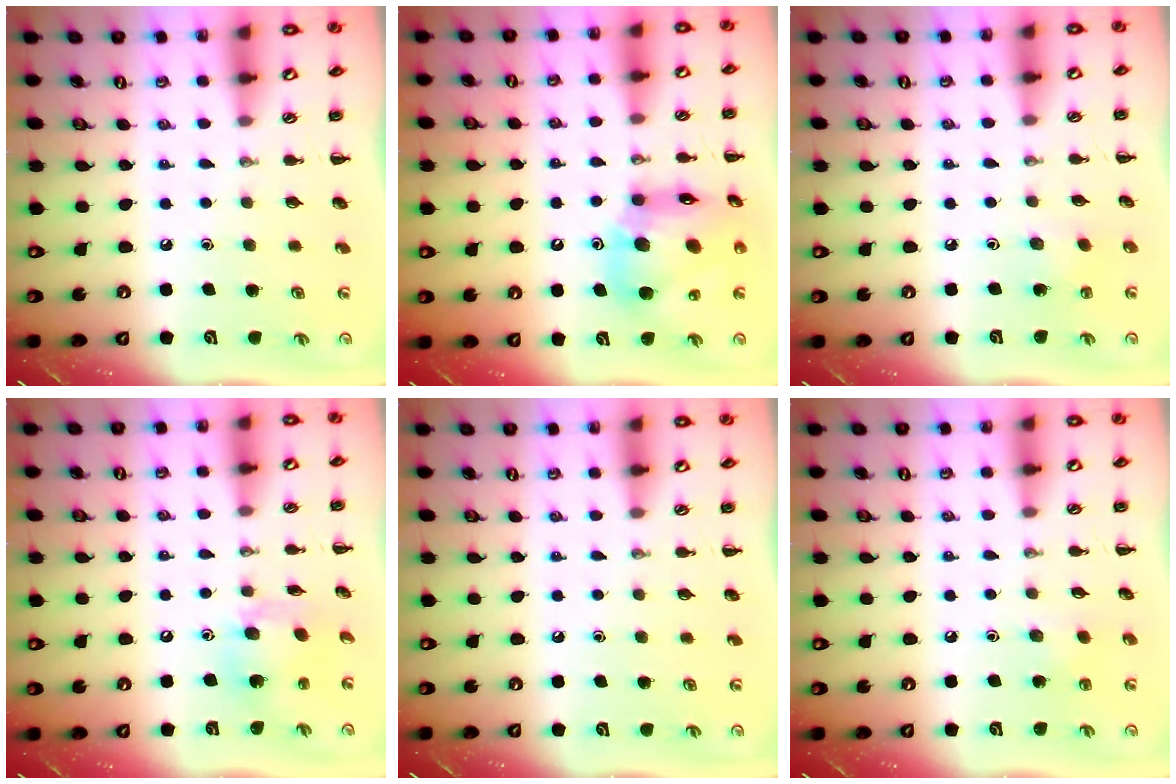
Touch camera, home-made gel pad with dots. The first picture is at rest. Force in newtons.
{"total": 17.3, "press": 16.7, "slide": 4.5}
{"total": 2.2, "press": 2.0, "slide": 0.7}
{"total": 8.7, "press": 8.6, "slide": 1.2}
{"total": 0.0}
{"total": 2.1, "press": 2.0, "slide": 0.8}